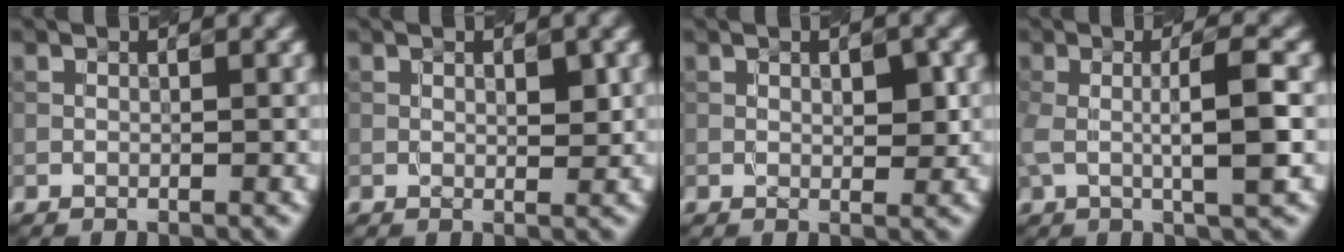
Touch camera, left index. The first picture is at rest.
{"total": 1.6, "force": [0.5, 0.7, 1.4], "torque": [-0.019, -0.002, 0.009]}
{"total": 2.2, "force": [0.4, 1.0, 1.9], "torque": [-0.027, -0.001, 0.009]}
{"total": 5.0, "force": [0.1, 1.1, 4.9], "torque": [-0.090, 0.003, -0.001]}